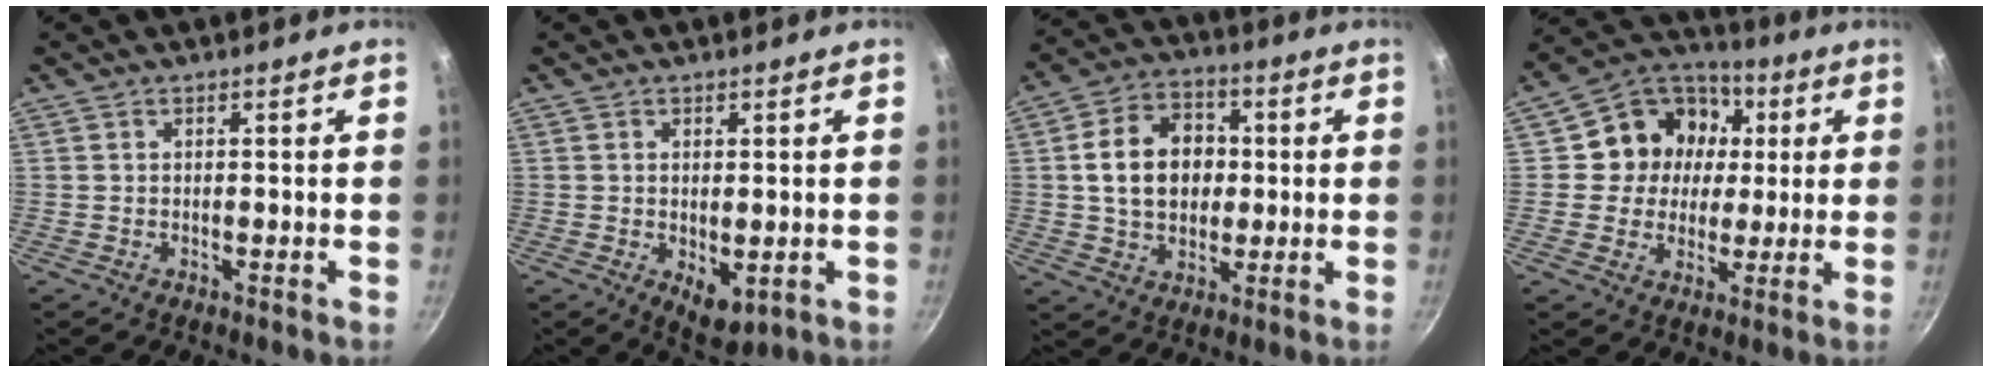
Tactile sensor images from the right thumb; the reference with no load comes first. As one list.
[{"total": 5.5, "force": [-0.8, 3.1, 4.5], "torque": [-0.056, -0.011, -0.001]}, {"total": 13.4, "force": [1.0, 10.3, 8.6], "torque": [-0.116, 0.019, 0.012]}, {"total": 14.2, "force": [2.6, 12.6, 5.9], "torque": [-0.070, 0.017, 0.028]}]